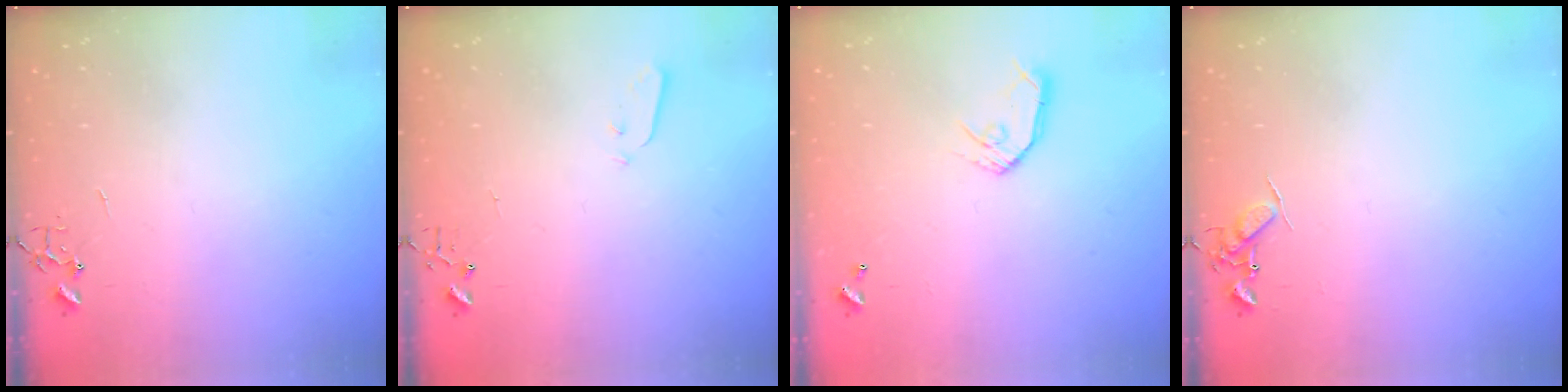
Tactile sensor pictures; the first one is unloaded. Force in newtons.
{"total": 2.5, "press": 2.5, "slide": 0.4}
{"total": 8.8, "press": 8.8, "slide": 0.6}
{"total": 7.2, "press": 7.2, "slide": 0.9}